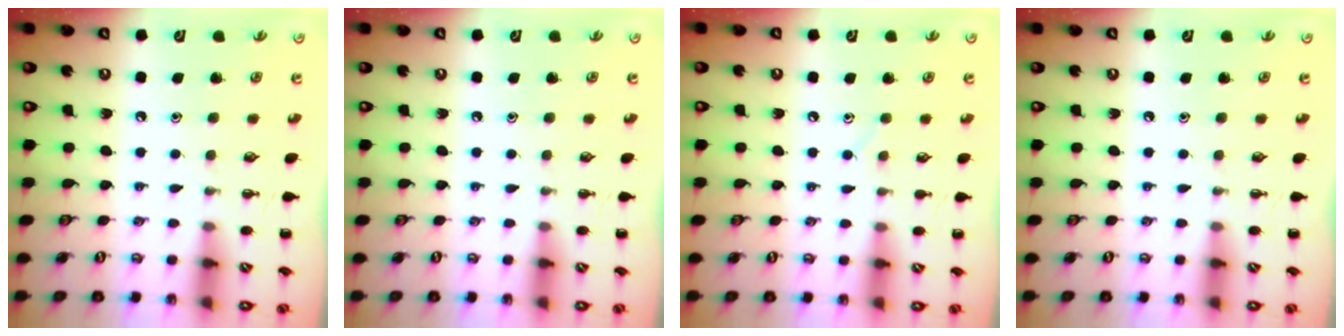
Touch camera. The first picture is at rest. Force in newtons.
{"total": 0.0}
{"total": 4.5, "press": 4.3, "slide": 1.3}
{"total": 0.0}